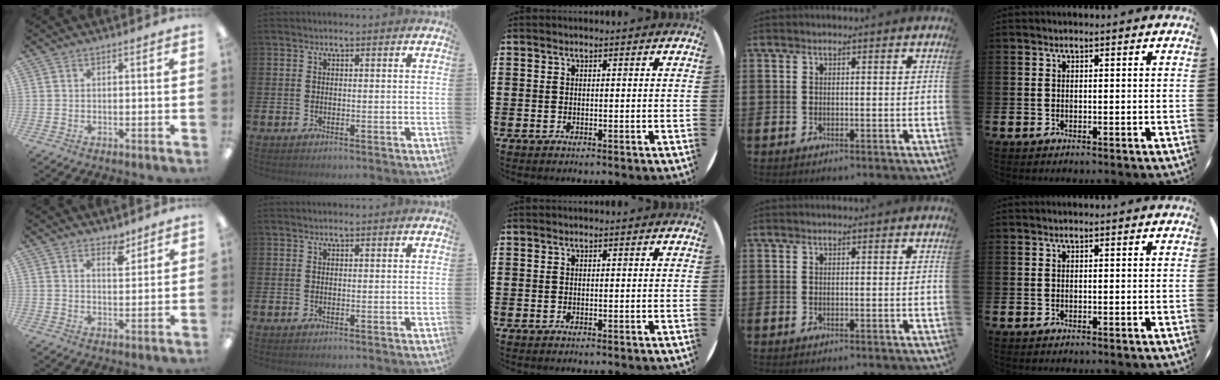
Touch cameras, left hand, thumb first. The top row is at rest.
{"thumb": {"total": 4.5, "force": [3.5, 2.0, 2.0], "torque": [-0.006, -0.025, 0.055]}}